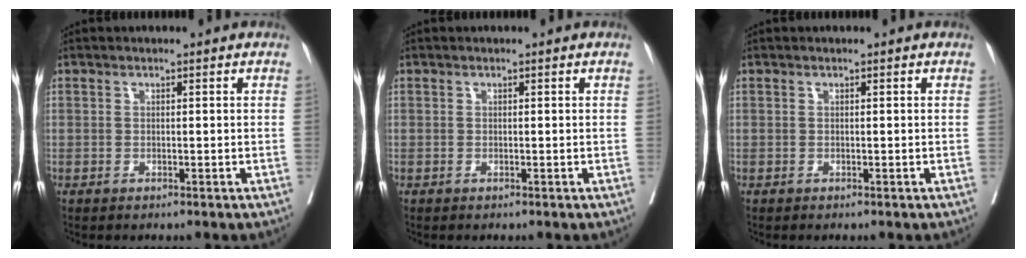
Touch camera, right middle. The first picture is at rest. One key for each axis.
{"total": 0.0}
{"total": 0.0}